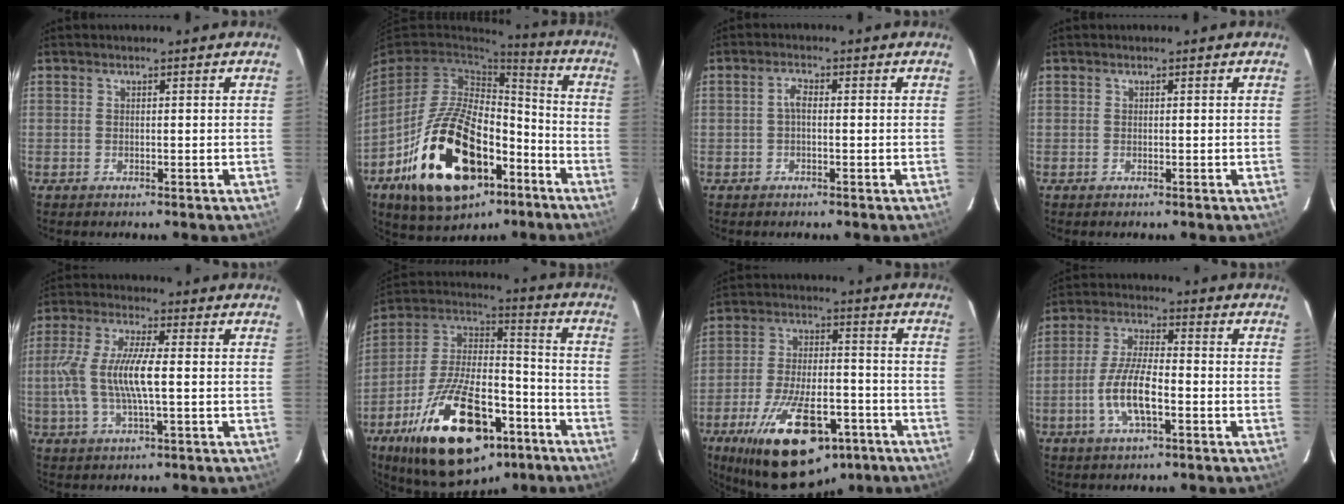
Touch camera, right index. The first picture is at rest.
{"total": 25.2, "force": [-11.5, 13.4, 17.9], "torque": [-0.343, 0.004, -0.173]}
{"total": 1.9, "force": [-0.2, 0.8, 1.6], "torque": [-0.034, 0.010, -0.006]}
{"total": 0.0}
{"total": 11.2, "force": [-0.5, 2.7, 10.8], "torque": [-0.223, 0.002, -0.010]}
{"total": 27.7, "force": [-14.6, 13.2, 19.4], "torque": [-0.362, 0.004, -0.226]}
{"total": 22.1, "force": [-12.7, 10.0, 15.1], "torque": [-0.284, -0.016, -0.190]}
{"total": 9.4, "force": [-3.2, 3.0, 8.3], "torque": [-0.171, -0.001, -0.060]}